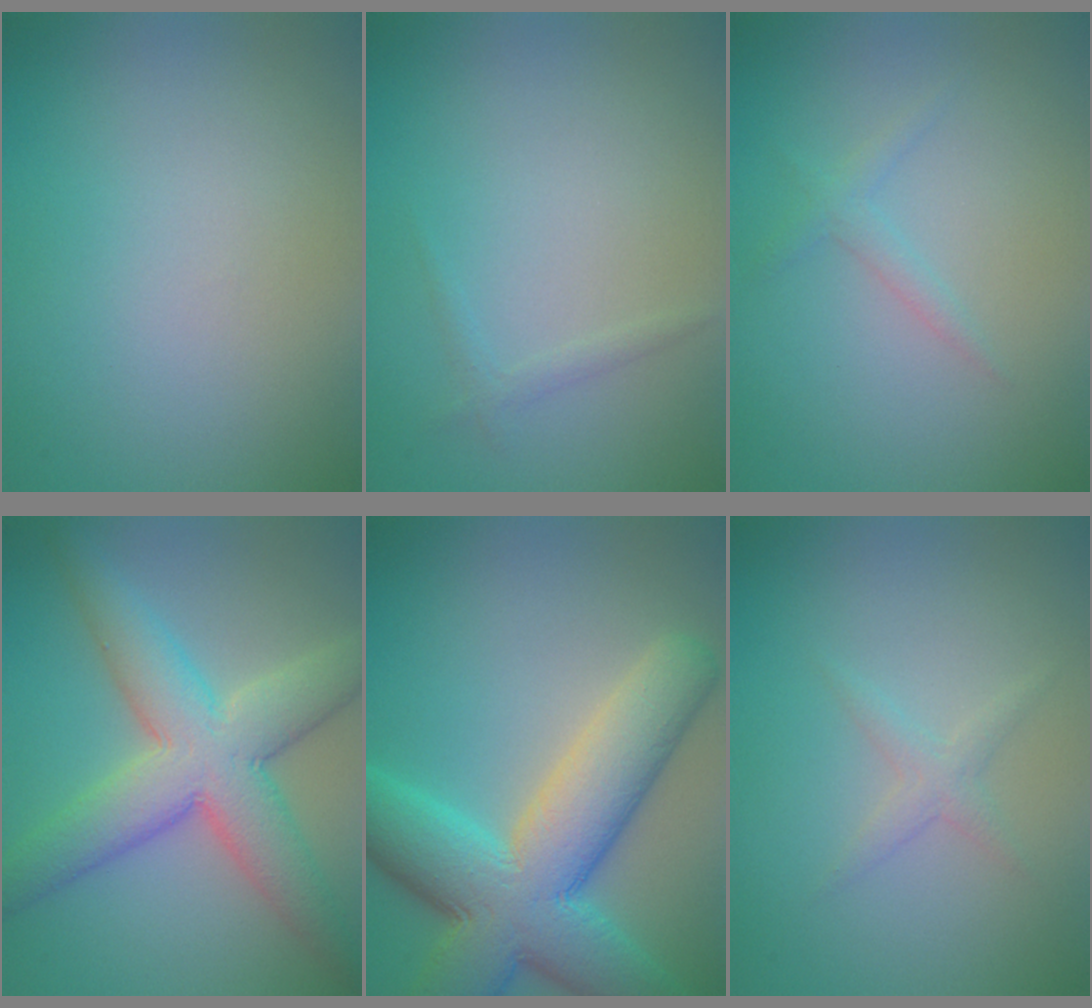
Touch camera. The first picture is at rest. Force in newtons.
{"total": 0.9, "press": 0.9, "slide": 0.1}
{"total": 1.3, "press": 1.2, "slide": 0.1}
{"total": 8.5, "press": 8.5, "slide": 0.3}
{"total": 11.8, "press": 11.8, "slide": 0.5}
{"total": 1.3, "press": 1.3, "slide": 0.1}